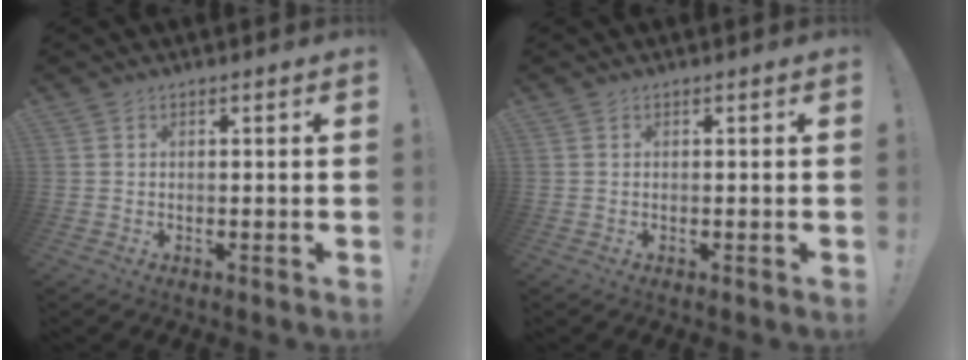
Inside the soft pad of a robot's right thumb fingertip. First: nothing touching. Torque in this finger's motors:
{"motor_torque": [-0.14, 0.04, 0.07, -0.07, 0.03]}